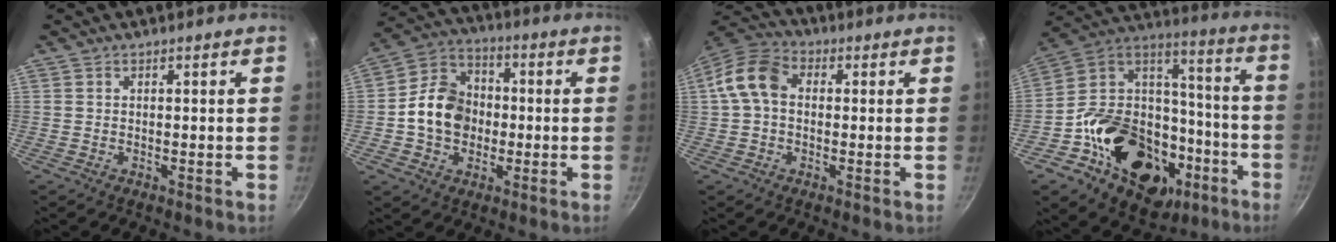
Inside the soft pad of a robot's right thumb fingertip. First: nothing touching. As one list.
[{"total": 12.3, "force": [-1.0, 10.1, 6.9], "torque": [-0.089, 0.025, -0.032]}, {"total": 9.0, "force": [0.7, 6.6, 6.1], "torque": [-0.102, 0.027, -0.004]}, {"total": 31.3, "force": [-12.6, 22.2, 18.2], "torque": [-0.259, 0.089, -0.192]}]